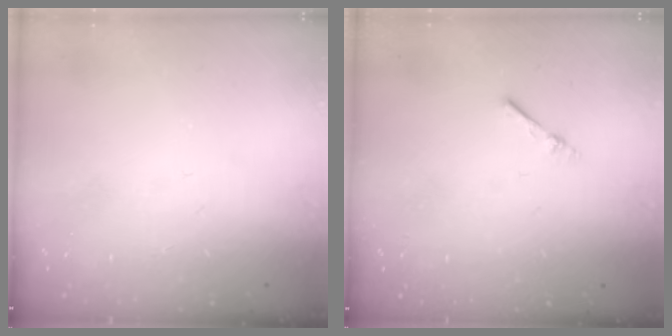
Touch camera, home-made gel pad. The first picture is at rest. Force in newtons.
{"total": 1.7, "press": 1.7, "slide": 0.3}